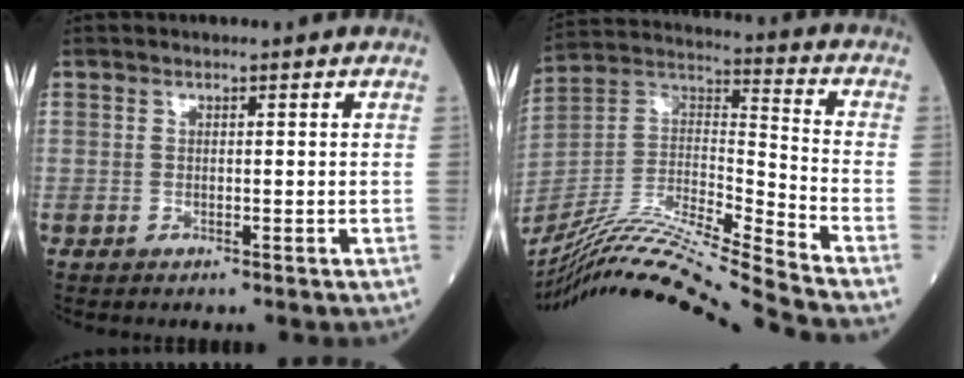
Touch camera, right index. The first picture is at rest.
{"total": 22.5, "force": [-19.9, -2.6, 10.0], "torque": [-0.211, -0.014, -0.359]}